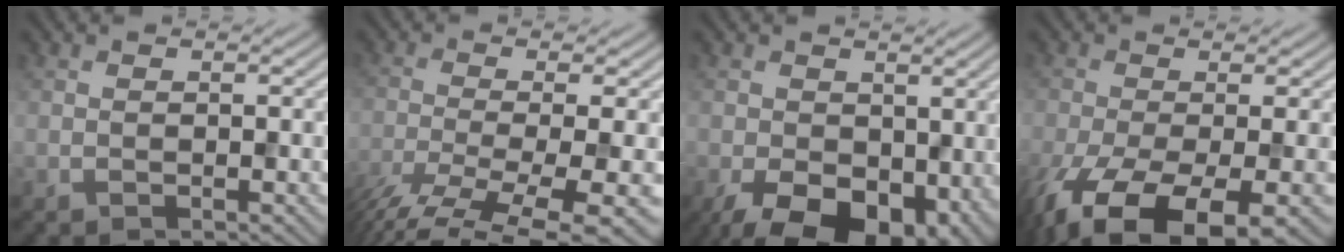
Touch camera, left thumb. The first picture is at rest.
{"total": 10.5, "force": [-6.6, 2.3, 7.9], "torque": [-0.152, -0.019, -0.094]}
{"total": 11.8, "force": [-3.9, 7.3, 8.4], "torque": [-0.149, -0.033, -0.049]}
{"total": 13.5, "force": [-6.9, 5.2, 10.3], "torque": [-0.226, -0.041, -0.101]}